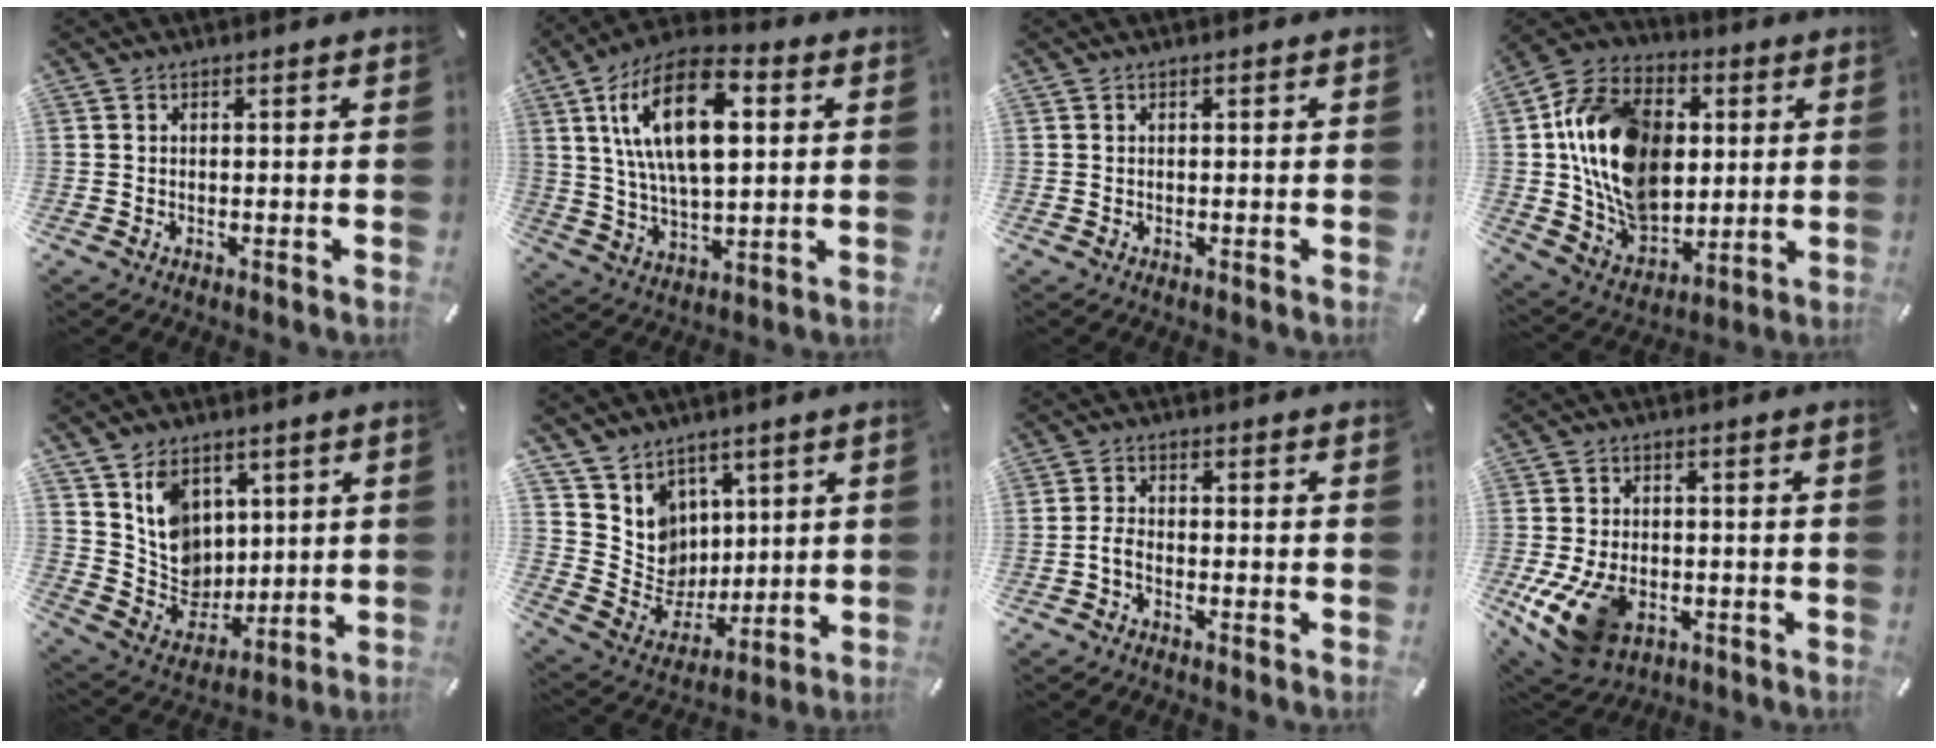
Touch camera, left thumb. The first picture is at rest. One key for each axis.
{"total": 19.4, "fx": 6.1, "fy": 9.9, "fz": 15.5, "tx": -0.296, "ty": -0.001, "tz": 0.096}
{"total": 0.0}
{"total": 19.7, "fx": 2.1, "fy": 15.6, "fz": 11.9, "tx": -0.251, "ty": -0.009, "tz": 0.044}
{"total": 11.6, "fx": 5.1, "fy": 9.8, "fz": 3.6, "tx": -0.072, "ty": -0.025, "tz": 0.112}
{"total": 10.6, "fx": 4.8, "fy": 9.4, "fz": 1.0, "tx": -0.041, "ty": -0.054, "tz": 0.108}
{"total": 2.4, "fx": -1.4, "fy": 1.2, "fz": 1.5, "tx": -0.037, "ty": 0.005, "tz": -0.028}
{"total": 12.5, "fx": -4.6, "fy": 8.5, "fz": 7.9, "tx": -0.151, "ty": 0.010, "tz": -0.078}